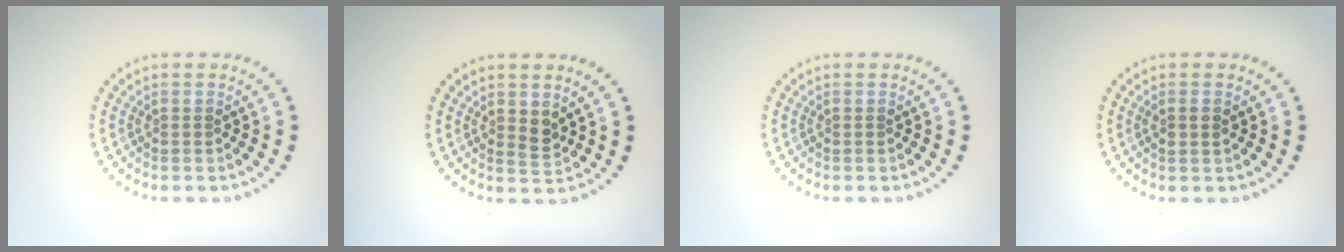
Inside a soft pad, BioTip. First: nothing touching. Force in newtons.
{"total": 1.2, "press": 1.1, "slide": 0.5}
{"total": 0.0}
{"total": 1.0, "press": 1.0, "slide": 0.3}